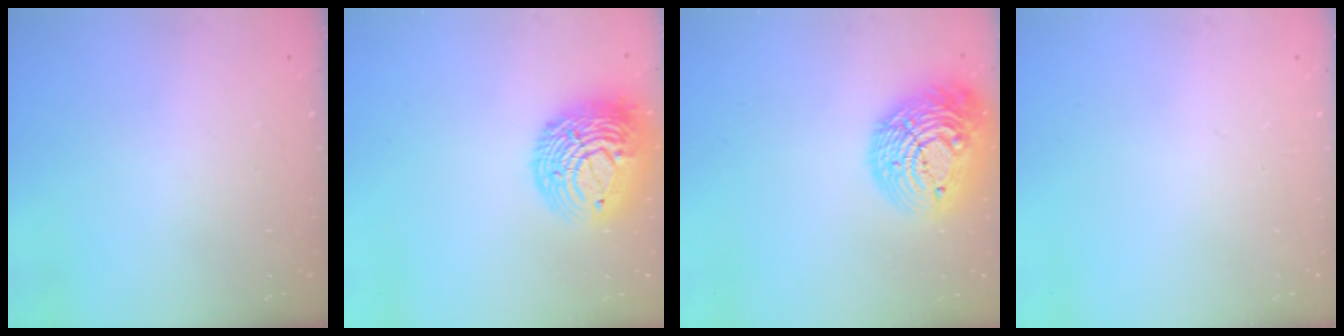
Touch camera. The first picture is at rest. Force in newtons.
{"total": 18.5, "press": 18.4, "slide": 1.8}
{"total": 19.7, "press": 19.7, "slide": 1.1}
{"total": 0.0}